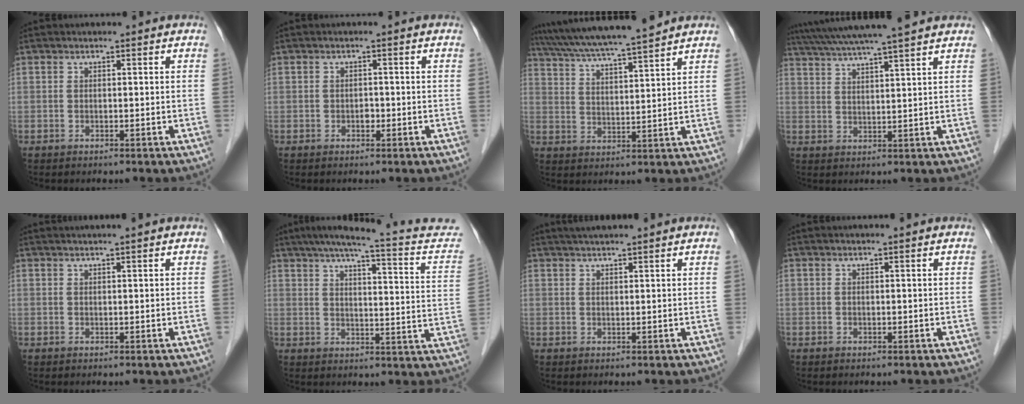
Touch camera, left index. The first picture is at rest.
{"total": 1.1, "force": [-0.6, 0.7, 0.5], "torque": [-0.012, -0.001, -0.010]}
{"total": 13.6, "force": [12.0, -0.7, 6.3], "torque": [-0.120, 0.017, 0.190]}
{"total": 13.4, "force": [11.6, -0.6, 6.6], "torque": [-0.122, 0.026, 0.170]}
{"total": 3.6, "force": [3.1, -0.5, 1.6], "torque": [-0.018, 0.022, 0.043]}
{"total": 20.2, "force": [17.7, 0.6, 9.6], "torque": [-0.134, -0.035, 0.202]}
{"total": 4.8, "force": [4.2, -0.4, 2.4], "torque": [-0.035, 0.031, 0.065]}
{"total": 1.0, "force": [0.9, -0.1, 0.5], "torque": [-0.008, 0.007, 0.015]}